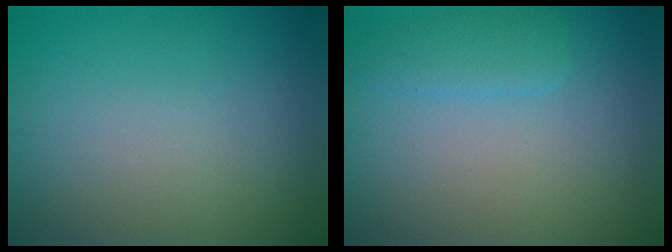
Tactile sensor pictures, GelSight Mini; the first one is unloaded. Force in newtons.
{"total": 1.8, "press": 1.8, "slide": 0.2}